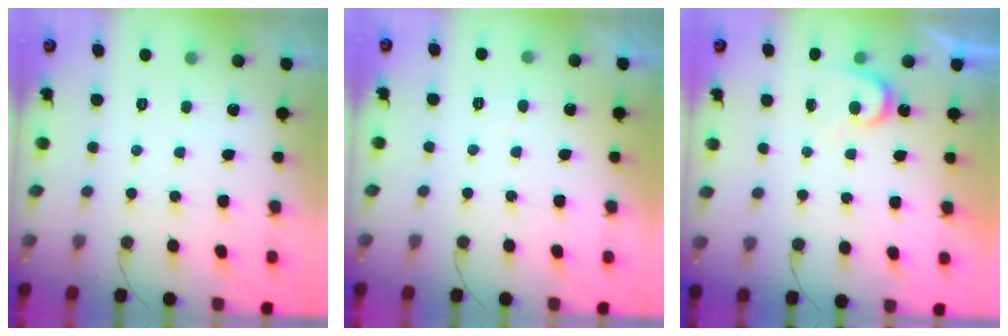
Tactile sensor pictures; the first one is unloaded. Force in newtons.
{"total": 2.7, "press": 2.7, "slide": 0.2}
{"total": 5.1, "press": 5.0, "slide": 0.4}